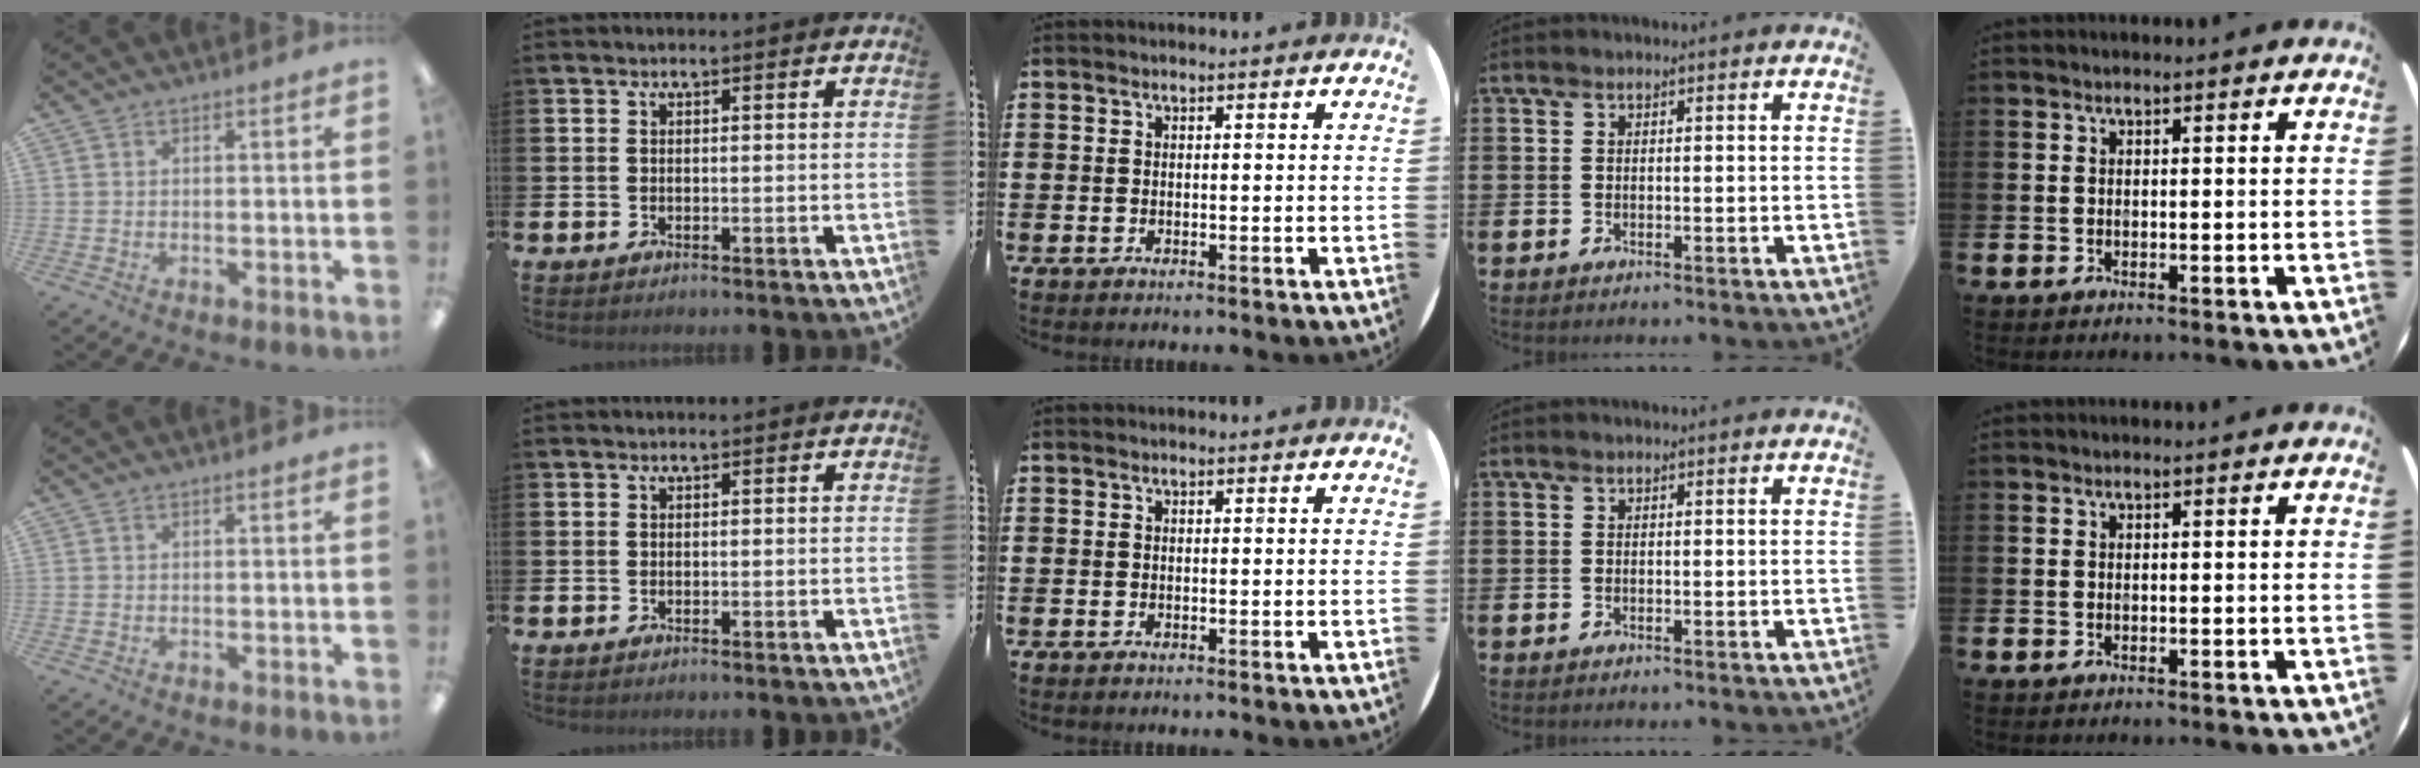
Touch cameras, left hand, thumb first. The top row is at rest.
{}